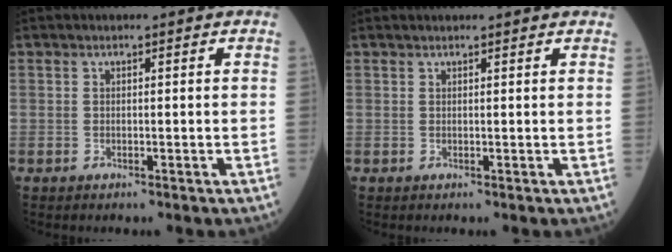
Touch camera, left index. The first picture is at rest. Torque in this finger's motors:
{"motor_torque": [0.86, -1.28, -0.11, 0.00]}